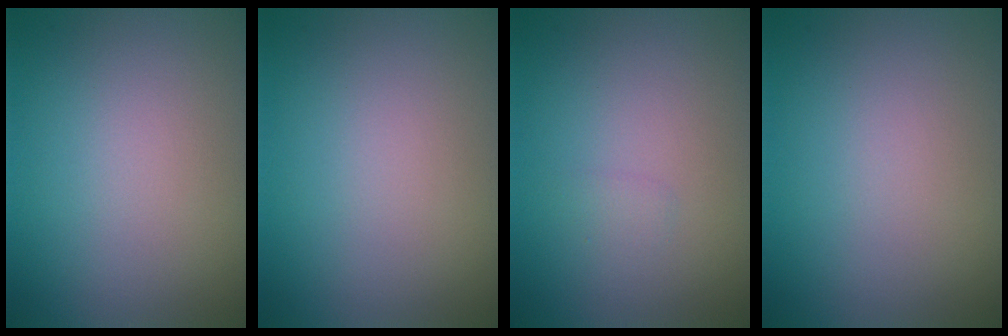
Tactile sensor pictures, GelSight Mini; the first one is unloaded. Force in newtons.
{"total": 0.0}
{"total": 0.7, "press": 0.7, "slide": 0.1}
{"total": 0.0}